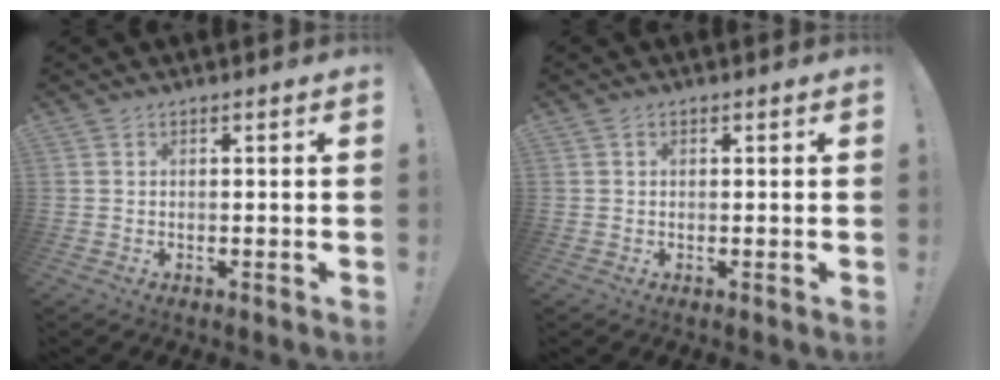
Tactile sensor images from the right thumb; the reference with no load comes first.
{"total": 0.7, "force": [0.2, 0.7, 0.2], "torque": [0.003, 0.000, 0.002]}